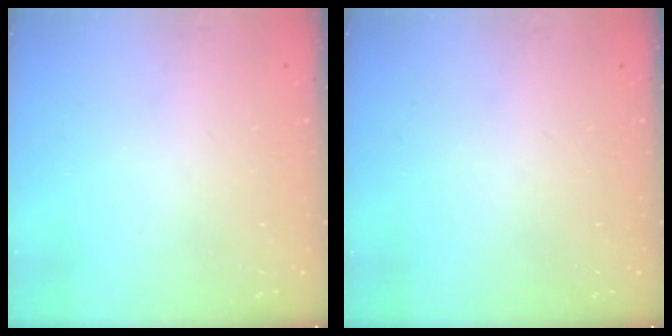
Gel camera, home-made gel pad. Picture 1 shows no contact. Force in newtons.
{"total": 0.0}